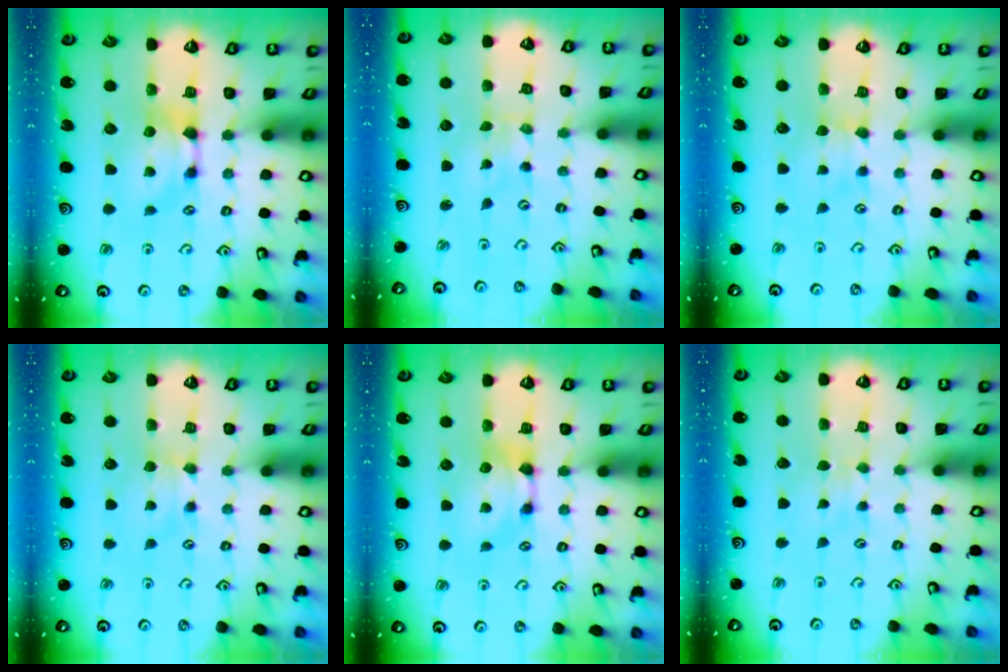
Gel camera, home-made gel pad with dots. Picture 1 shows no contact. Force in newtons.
{"total": 4.6, "press": 4.5, "slide": 0.2}
{"total": 2.4, "press": 2.3, "slide": 0.6}
{"total": 2.1, "press": 2.1, "slide": 0.5}
{"total": 0.0}
{"total": 3.7, "press": 3.7, "slide": 0.4}